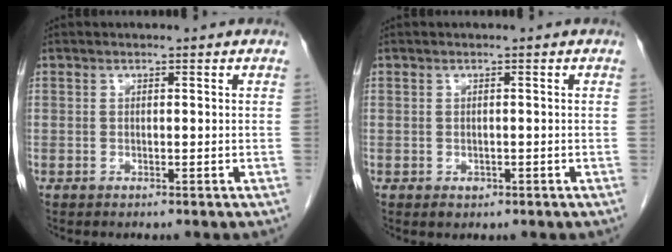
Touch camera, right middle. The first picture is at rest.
{"total": 1.1, "force": [-0.5, 0.8, 0.6], "torque": [-0.008, 0.001, -0.002]}